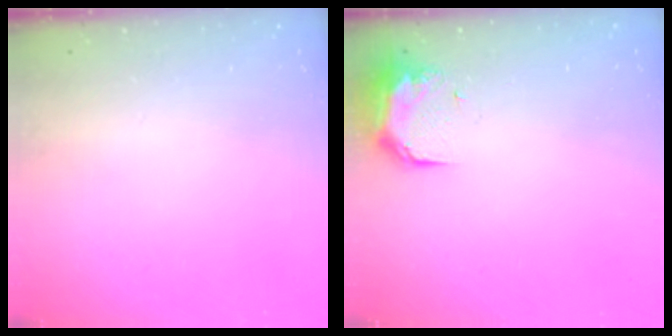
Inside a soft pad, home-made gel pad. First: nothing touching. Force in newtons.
{"total": 9.1, "press": 9.0, "slide": 1.5}